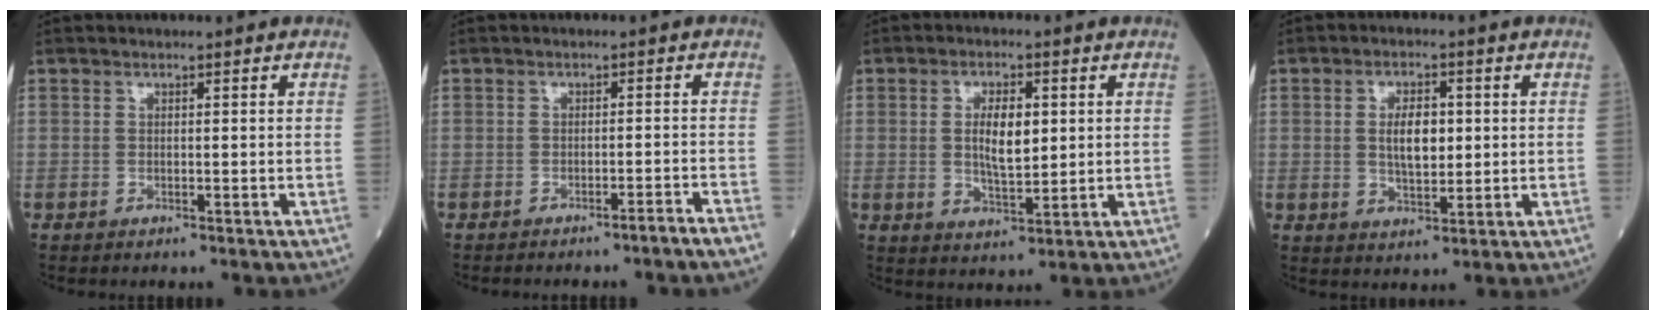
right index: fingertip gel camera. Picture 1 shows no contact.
{"total": 3.3, "force": [-2.8, -1.0, 1.5], "torque": [-0.014, 0.004, -0.039]}
{"total": 6.3, "force": [1.0, 2.3, 5.8], "torque": [-0.103, -0.001, 0.020]}
{"total": 5.7, "force": [0.7, 2.6, 5.0], "torque": [-0.091, 0.003, 0.015]}